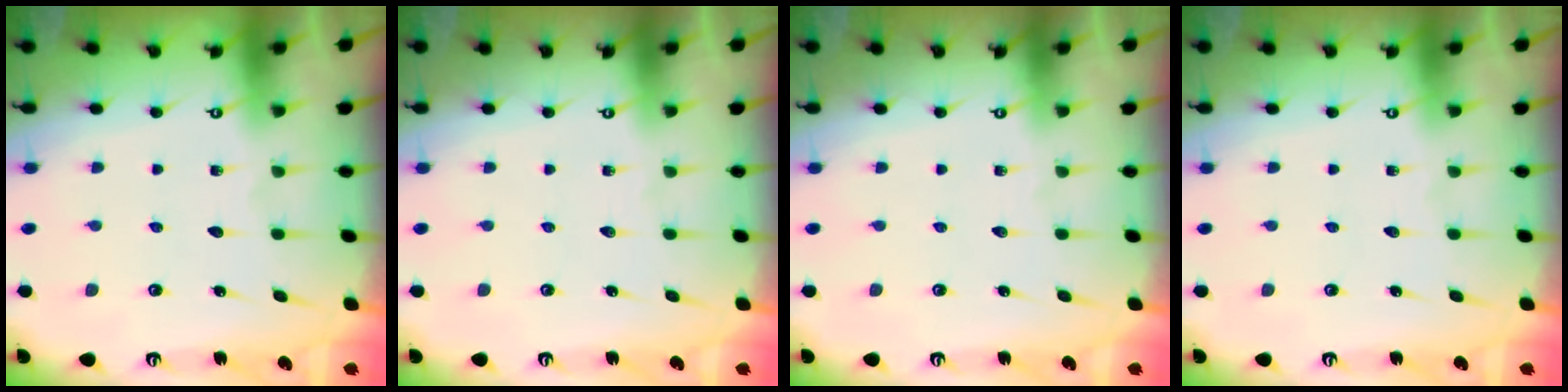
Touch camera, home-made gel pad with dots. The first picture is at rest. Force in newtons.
{"total": 0.0}
{"total": 0.0}
{"total": 0.0}